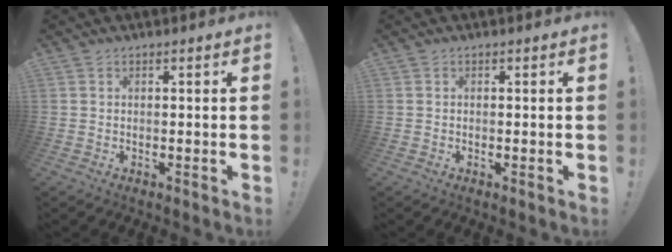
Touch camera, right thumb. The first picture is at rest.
{"total": 0.0}